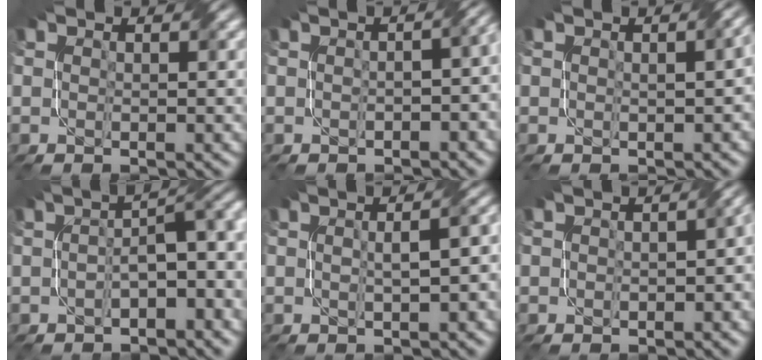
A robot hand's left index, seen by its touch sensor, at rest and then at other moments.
{"total": 5.5, "force": [-0.3, 2.7, 4.7], "torque": [-0.030, 0.006, -0.009]}
{"total": 1.8, "force": [0.2, 0.5, 1.7], "torque": [-0.023, 0.007, 0.004]}
{"total": 5.6, "force": [-1.3, 2.0, 5.0], "torque": [-0.069, 0.014, -0.023]}
{"total": 4.2, "force": [-0.1, 1.5, 3.9], "torque": [-0.045, 0.007, 0.006]}
{"total": 3.7, "force": [-0.2, 2.2, 3.0], "torque": [-0.014, 0.000, 0.004]}